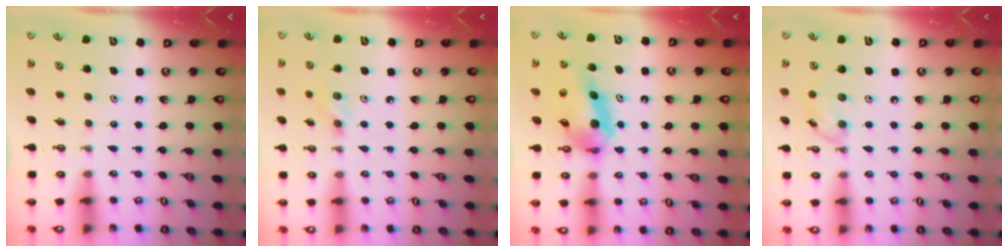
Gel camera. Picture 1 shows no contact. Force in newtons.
{"total": 5.5, "press": 5.5, "slide": 0.9}
{"total": 10.5, "press": 10.4, "slide": 1.1}
{"total": 8.2, "press": 8.1, "slide": 0.6}